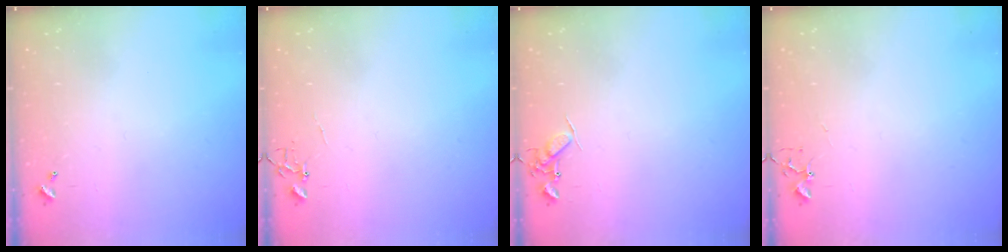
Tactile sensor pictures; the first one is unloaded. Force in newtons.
{"total": 4.3, "press": 4.3, "slide": 0.3}
{"total": 7.2, "press": 7.2, "slide": 0.9}
{"total": 4.2, "press": 4.2, "slide": 0.7}